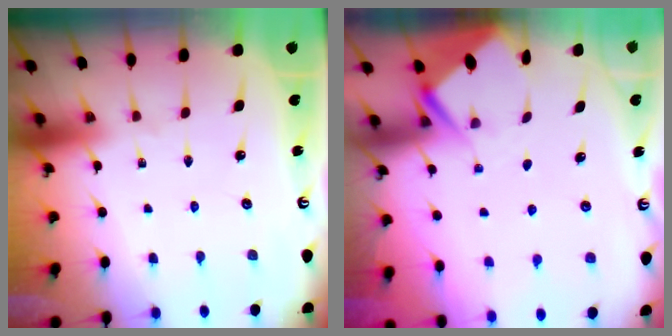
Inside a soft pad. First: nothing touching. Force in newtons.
{"total": 2.9, "press": 2.8, "slide": 0.4}